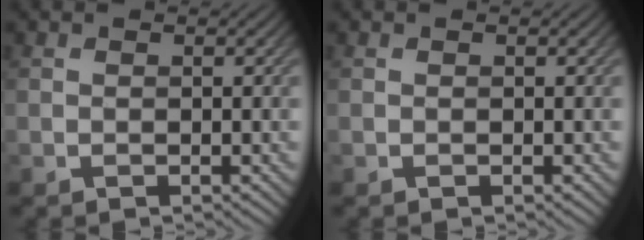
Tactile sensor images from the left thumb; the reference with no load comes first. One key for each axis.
{"total": 0.0}